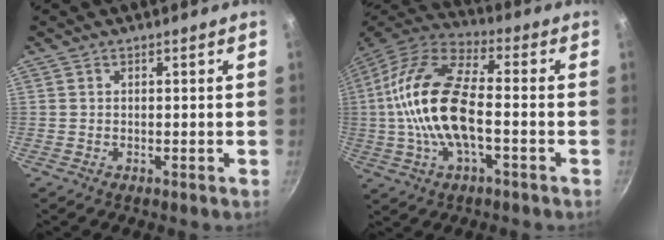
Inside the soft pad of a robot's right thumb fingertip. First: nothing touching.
{"total": 18.3, "force": [-1.7, 8.1, 16.3], "torque": [-0.309, 0.036, -0.047]}